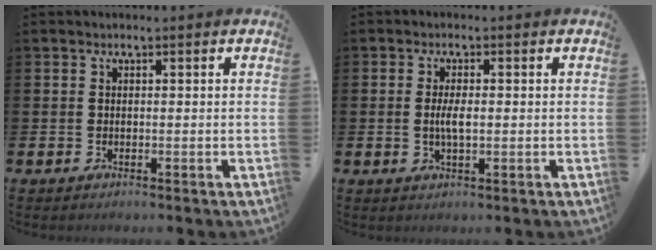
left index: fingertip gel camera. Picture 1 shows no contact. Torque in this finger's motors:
{"motor_torque": [0.65, 0.12, 0.09, 0.06]}